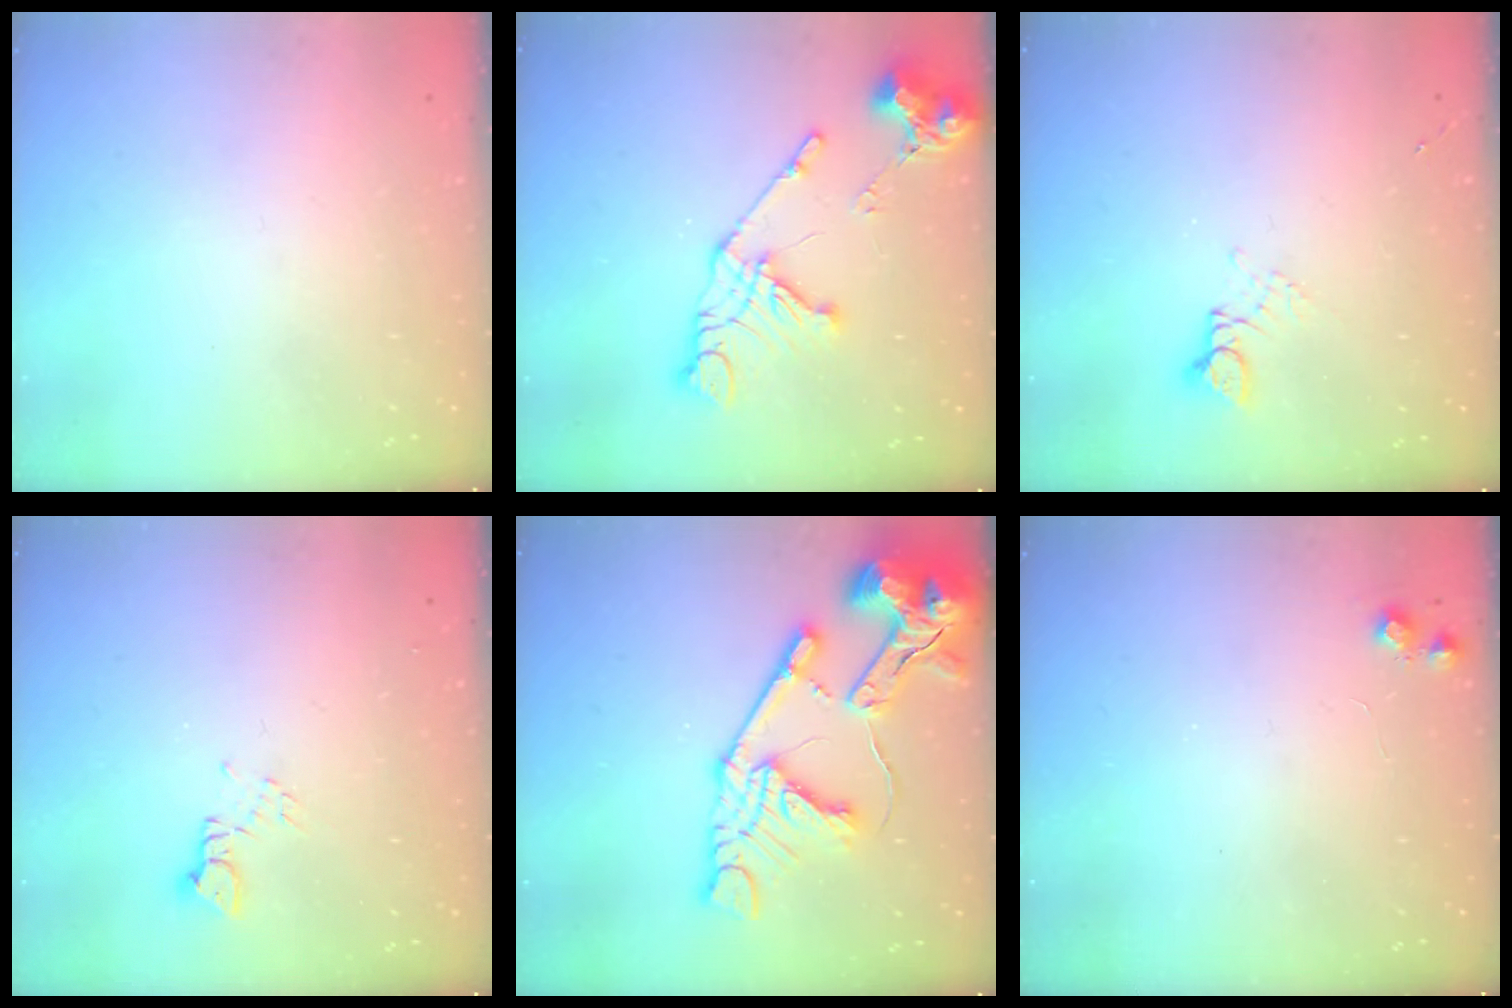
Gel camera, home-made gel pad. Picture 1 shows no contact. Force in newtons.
{"total": 14.6, "press": 14.5, "slide": 1.7}
{"total": 2.7, "press": 2.6, "slide": 0.2}
{"total": 2.1, "press": 2.1, "slide": 0.3}
{"total": 21.7, "press": 21.5, "slide": 2.5}
{"total": 5.6, "press": 5.5, "slide": 0.8}